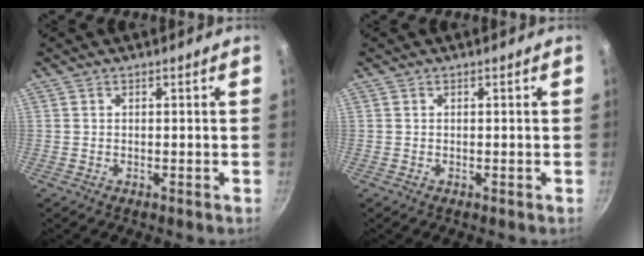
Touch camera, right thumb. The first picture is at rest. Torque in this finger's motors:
{"motor_torque": [-0.05, -0.05, 0.04, 0.04, 0.00]}